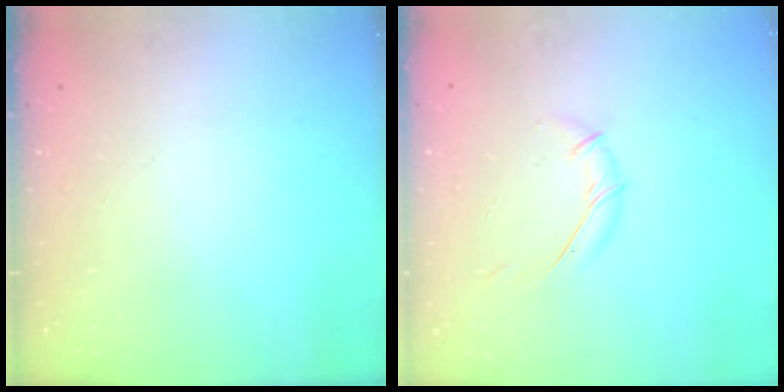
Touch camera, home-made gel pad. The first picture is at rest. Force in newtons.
{"total": 5.8, "press": 5.7, "slide": 1.0}